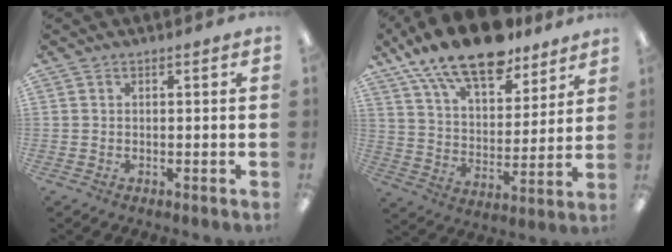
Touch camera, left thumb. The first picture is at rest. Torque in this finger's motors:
{"motor_torque": [1.77, 0.75, 1.84, -0.93, 0.45]}